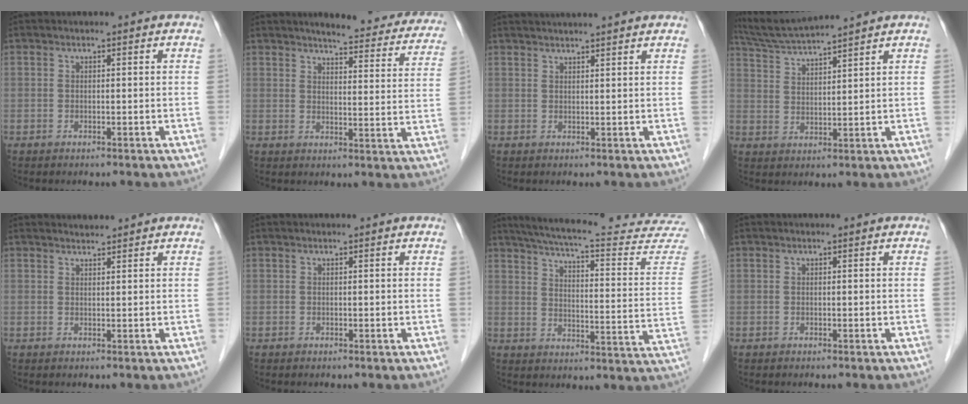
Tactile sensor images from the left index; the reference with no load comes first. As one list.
[{"total": 17.0, "force": [15.5, 3.2, 6.3], "torque": [-0.050, -0.034, 0.163]}, {"total": 9.2, "force": [8.4, -0.1, 3.8], "torque": [-0.058, 0.036, 0.104]}, {"total": 8.7, "force": [8.1, -1.4, 3.0], "torque": [-0.062, 0.019, 0.151]}, {"total": 1.3, "force": [1.3, -0.1, -0.2], "torque": [-0.007, 0.006, 0.026]}, {"total": 0.0}, {"total": 27.0, "force": [25.1, 1.3, 10.0], "torque": [-0.150, -0.088, 0.303]}, {"total": 0.0}]